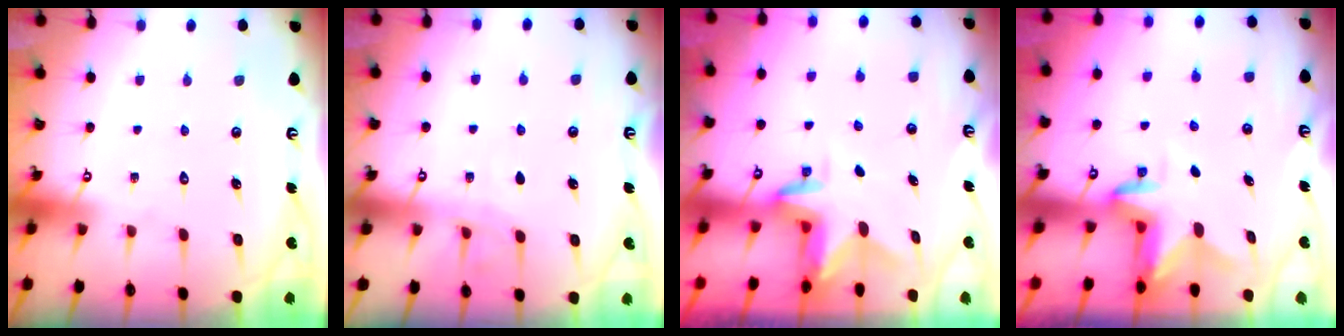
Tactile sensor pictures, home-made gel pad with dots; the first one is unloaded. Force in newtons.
{"total": 4.3, "press": 4.2, "slide": 0.6}
{"total": 2.9, "press": 2.9, "slide": 0.2}
{"total": 3.0, "press": 3.0, "slide": 0.3}